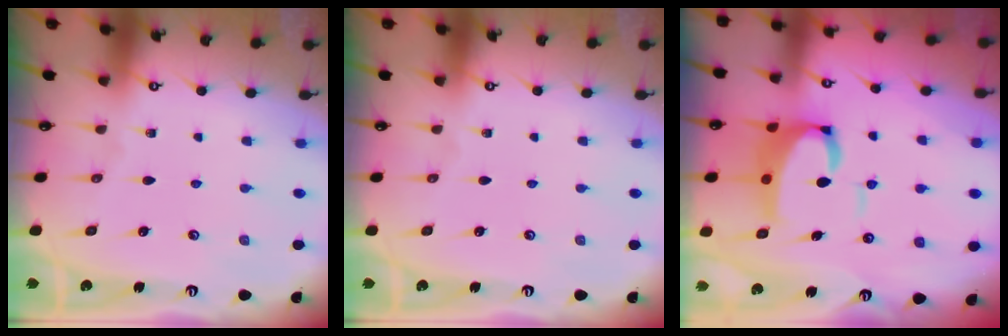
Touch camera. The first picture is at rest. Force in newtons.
{"total": 0.0}
{"total": 8.0, "press": 7.9, "slide": 1.4}